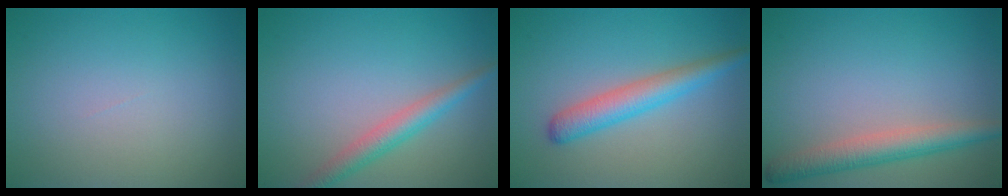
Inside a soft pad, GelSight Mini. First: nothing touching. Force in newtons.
{"total": 2.9, "press": 2.9, "slide": 0.1}
{"total": 3.7, "press": 3.7, "slide": 0.1}
{"total": 3.8, "press": 3.8, "slide": 0.2}